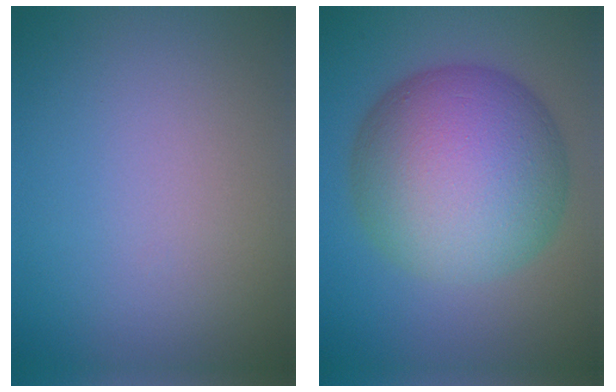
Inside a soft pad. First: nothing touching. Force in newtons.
{"total": 13.9, "press": 13.9, "slide": 0.4}